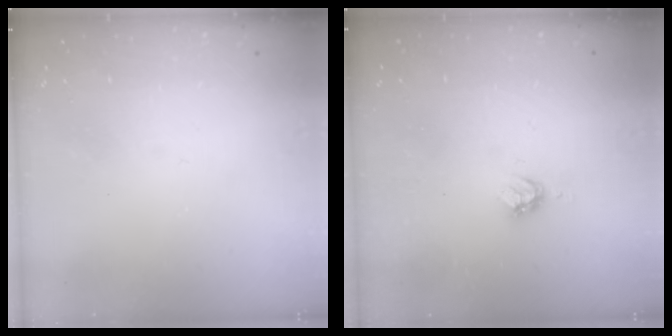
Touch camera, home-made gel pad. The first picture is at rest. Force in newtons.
{"total": 4.5, "press": 4.5, "slide": 0.5}